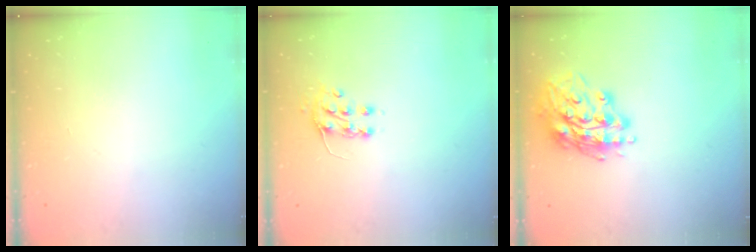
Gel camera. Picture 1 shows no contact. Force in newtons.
{"total": 7.3, "press": 7.3, "slide": 0.4}
{"total": 16.0, "press": 16.0, "slide": 1.4}